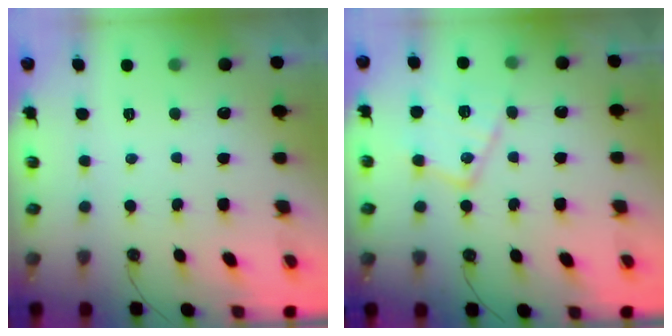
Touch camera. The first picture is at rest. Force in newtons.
{"total": 13.9, "press": 13.8, "slide": 1.1}